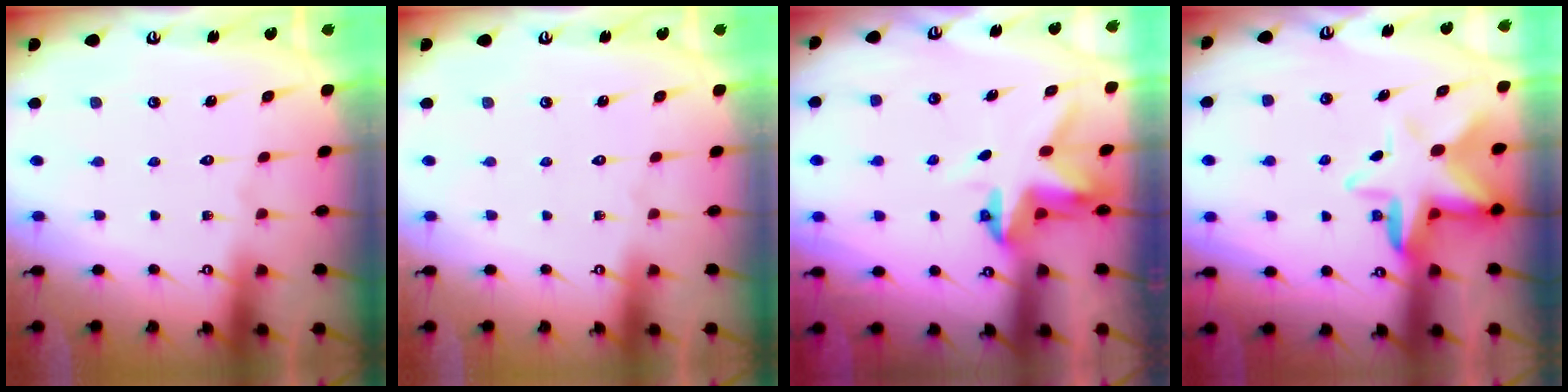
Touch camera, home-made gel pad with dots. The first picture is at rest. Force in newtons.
{"total": 0.0}
{"total": 4.4, "press": 4.4, "slide": 0.2}
{"total": 8.2, "press": 8.1, "slide": 1.2}